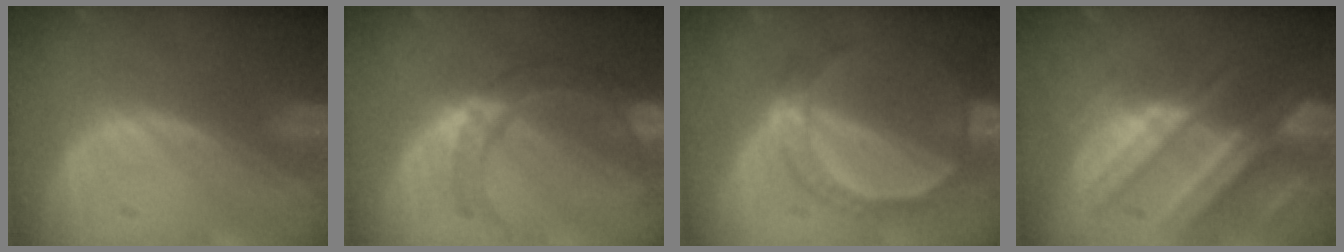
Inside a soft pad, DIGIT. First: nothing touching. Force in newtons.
{"total": 7.8, "press": 7.6, "slide": 1.6}
{"total": 7.3, "press": 6.4, "slide": 3.4}
{"total": 10.5, "press": 9.4, "slide": 4.8}